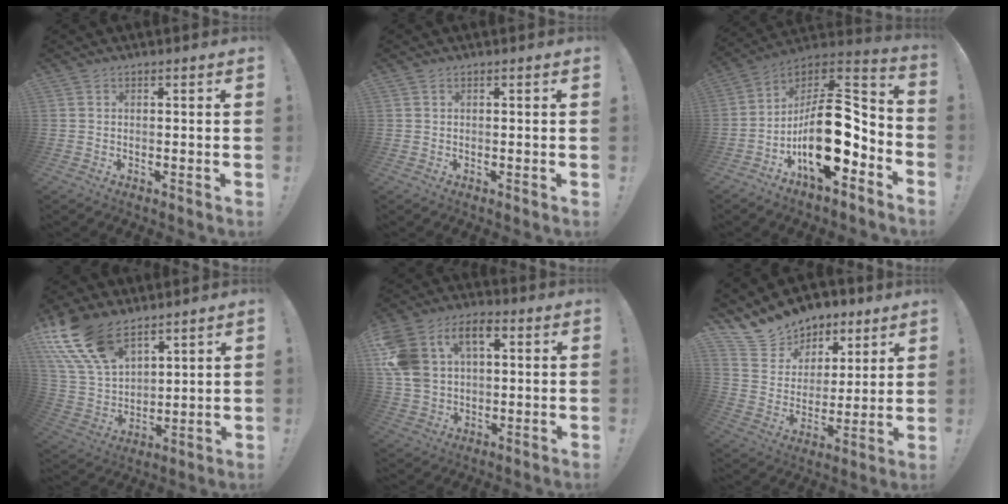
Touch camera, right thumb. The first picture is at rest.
{"total": 0.0}
{"total": 21.2, "force": [-5.1, 10.3, 17.8], "torque": [-0.304, 0.023, -0.076]}
{"total": 18.3, "force": [12.2, 9.5, 9.8], "torque": [-0.220, -0.076, 0.230]}
{"total": 15.8, "force": [5.2, 10.9, 10.1], "torque": [-0.212, -0.011, 0.095]}
{"total": 12.9, "force": [10.7, 7.1, 1.5], "torque": [-0.042, -0.089, 0.203]}